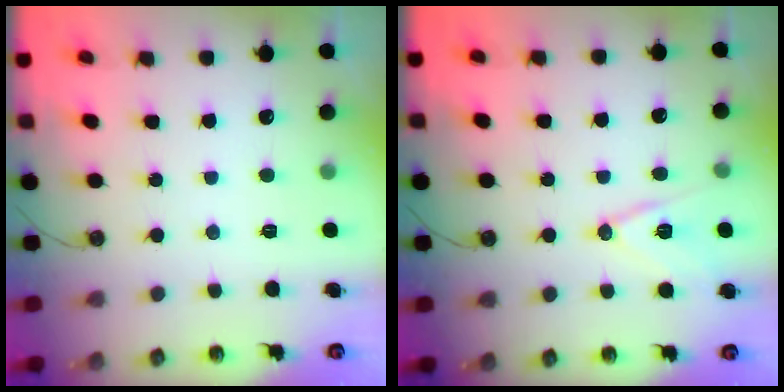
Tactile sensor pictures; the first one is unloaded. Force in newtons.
{"total": 10.8, "press": 10.3, "slide": 3.3}